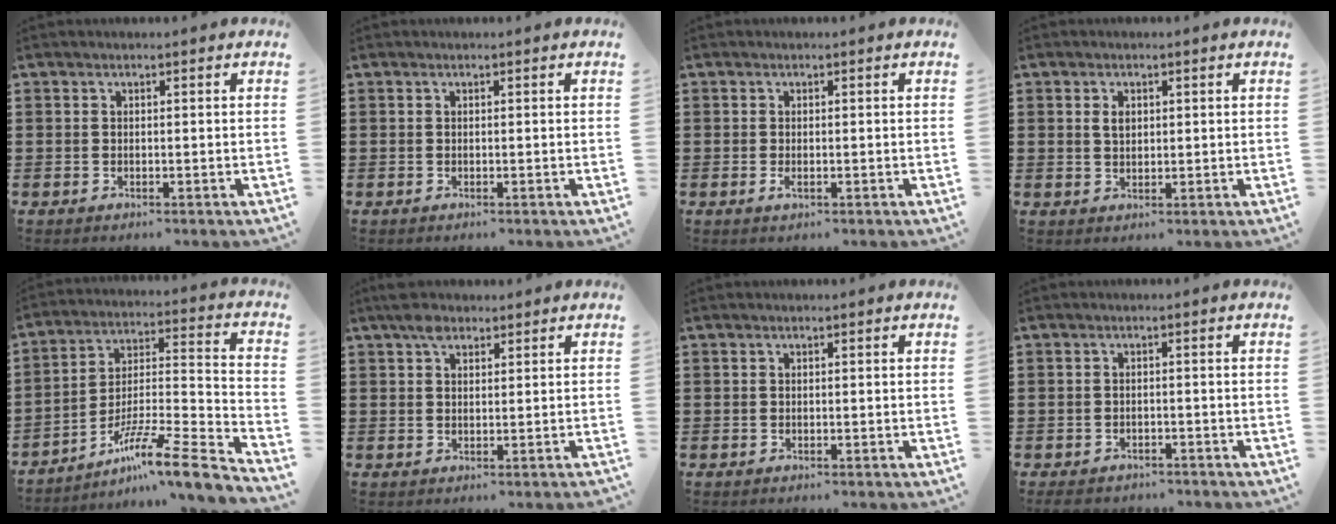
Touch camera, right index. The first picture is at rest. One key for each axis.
{"total": 0.0}
{"total": 1.1, "fx": -0.3, "fy": 0.3, "fz": 1.0, "tx": -0.027, "ty": -0.008, "tz": -0.007}
{"total": 2.0, "fx": 0.6, "fy": 1.2, "fz": 1.4, "tx": -0.032, "ty": 0.005, "tz": 0.011}
{"total": 10.5, "fx": -7.6, "fy": 0.7, "fz": 7.3, "tx": -0.119, "ty": 0.000, "tz": -0.147}
{"total": 2.9, "fx": 2.0, "fy": 1.4, "fz": 1.6, "tx": -0.037, "ty": 0.006, "tz": 0.036}
{"total": 0.0}
{"total": 1.8, "fx": -1.7, "fy": 0.4, "fz": 0.1, "tx": -0.015, "ty": -0.002, "tz": -0.040}